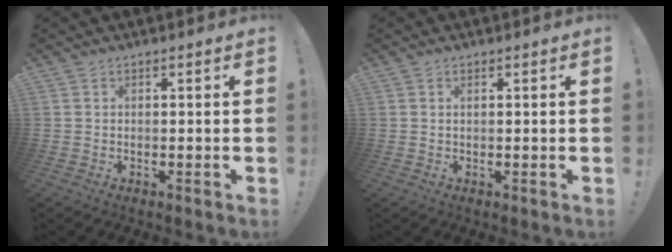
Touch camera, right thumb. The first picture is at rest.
{"total": 1.0, "force": [0.5, 0.1, 0.8], "torque": [-0.010, -0.003, 0.007]}